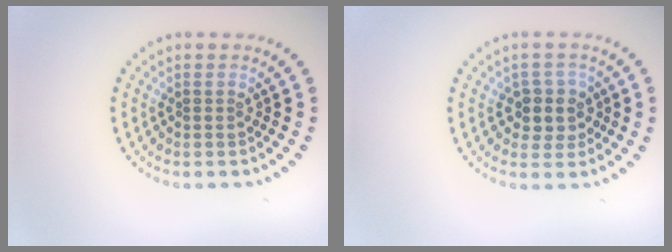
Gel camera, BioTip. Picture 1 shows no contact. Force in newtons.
{"total": 2.9, "press": 2.6, "slide": 1.2}